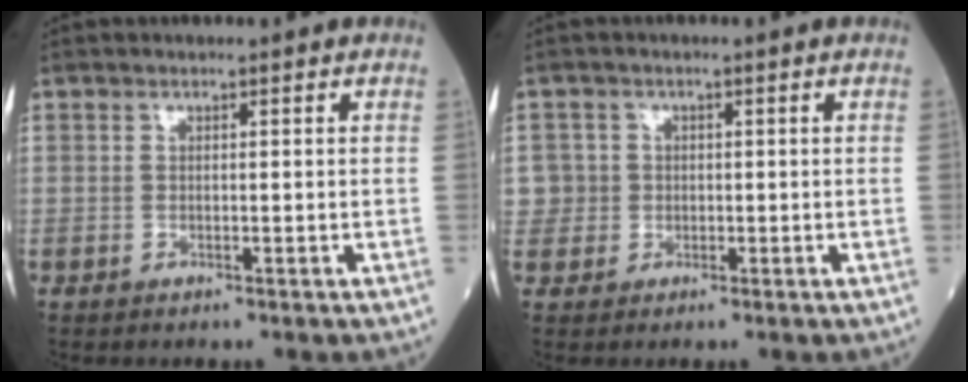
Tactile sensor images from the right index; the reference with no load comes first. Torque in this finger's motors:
{"motor_torque": [-0.09, -0.02, -0.03, 0.02]}